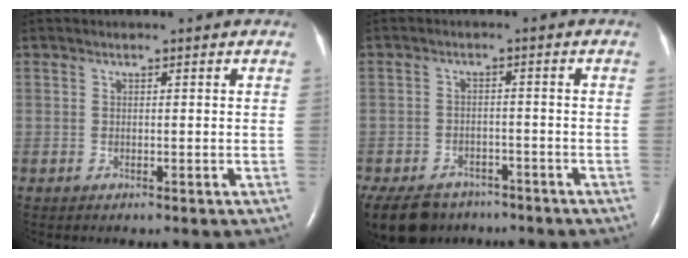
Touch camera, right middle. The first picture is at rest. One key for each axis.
{"total": 12.1, "fx": -9.2, "fy": 6.9, "fz": 3.9, "tx": -0.102, "ty": -0.011, "tz": -0.127}